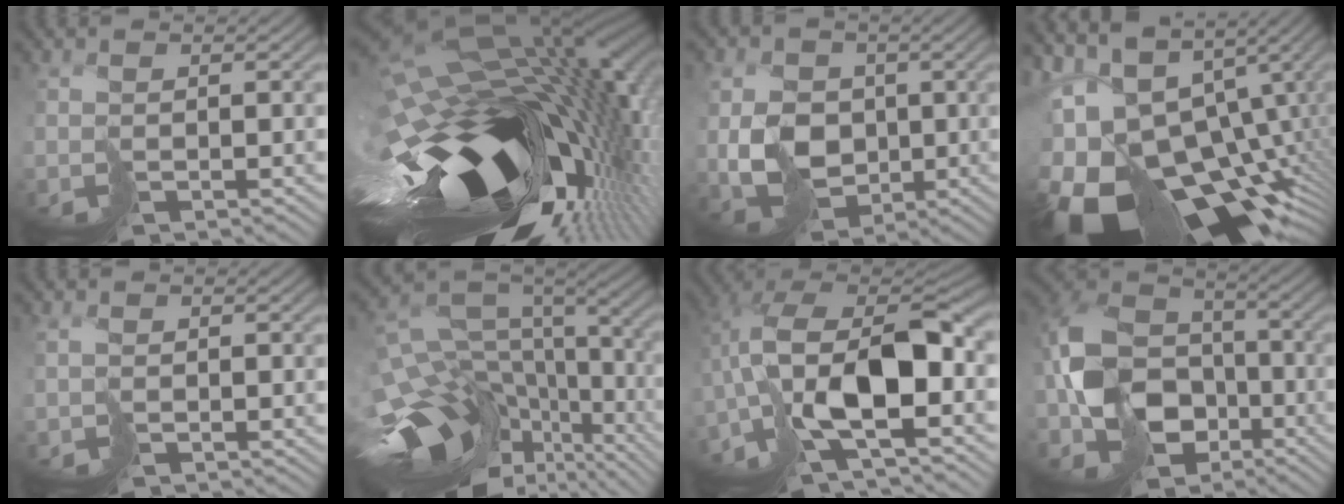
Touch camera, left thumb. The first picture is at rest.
{"total": 18.6, "force": [-4.2, 10.1, 15.1], "torque": [-0.284, -0.050, -0.053]}
{"total": 10.1, "force": [-0.6, 7.9, 6.2], "torque": [-0.127, -0.002, -0.011]}
{"total": 18.1, "force": [-6.2, 10.9, 13.1], "torque": [-0.246, -0.015, -0.086]}
{"total": 1.2, "force": [-0.1, 1.0, 0.6], "torque": [-0.010, 0.001, -0.003]}
{"total": 16.1, "force": [-7.0, 9.9, 10.6], "torque": [-0.205, -0.011, -0.084]}
{"total": 13.2, "force": [-3.7, 6.3, 11.1], "torque": [-0.209, 0.003, -0.072]}
{"total": 14.3, "force": [-4.6, 11.1, 7.8], "torque": [-0.162, -0.019, -0.084]}